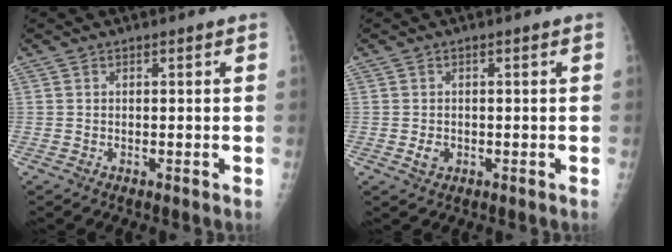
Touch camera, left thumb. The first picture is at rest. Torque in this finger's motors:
{"motor_torque": [0.04, 0.02, 0.40, 0.32, 0.00]}